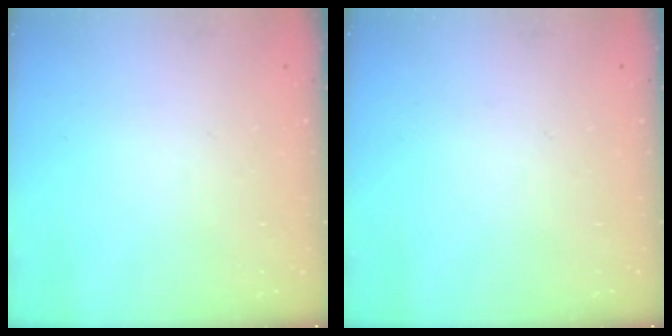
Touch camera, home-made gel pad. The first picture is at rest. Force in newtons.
{"total": 0.0}